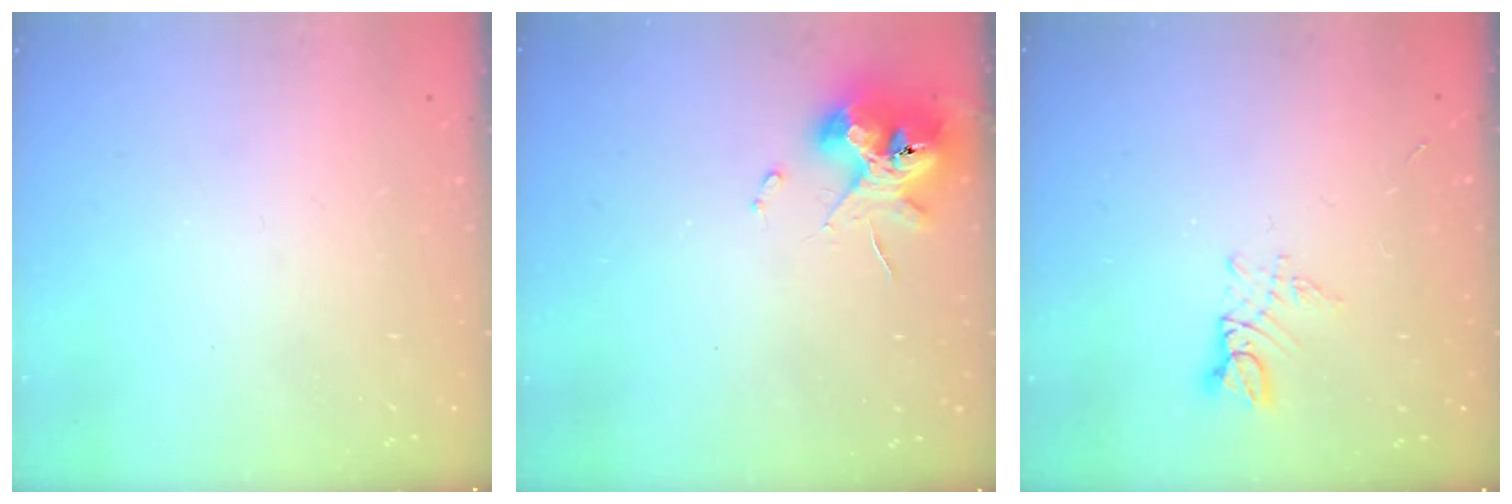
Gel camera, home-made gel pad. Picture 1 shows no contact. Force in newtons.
{"total": 10.8, "press": 10.7, "slide": 1.2}
{"total": 2.7, "press": 2.7, "slide": 0.3}